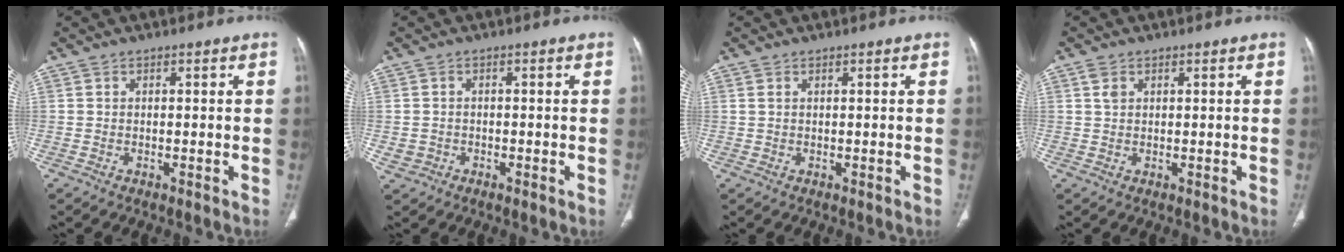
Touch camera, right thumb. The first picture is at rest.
{"total": 2.1, "force": [-0.6, 1.8, 0.7], "torque": [-0.009, 0.007, -0.007]}
{"total": 0.7, "force": [0.4, 0.2, 0.4], "torque": [-0.013, 0.008, 0.012]}
{"total": 1.8, "force": [0.9, 1.1, 1.1], "torque": [-0.022, 0.003, 0.022]}